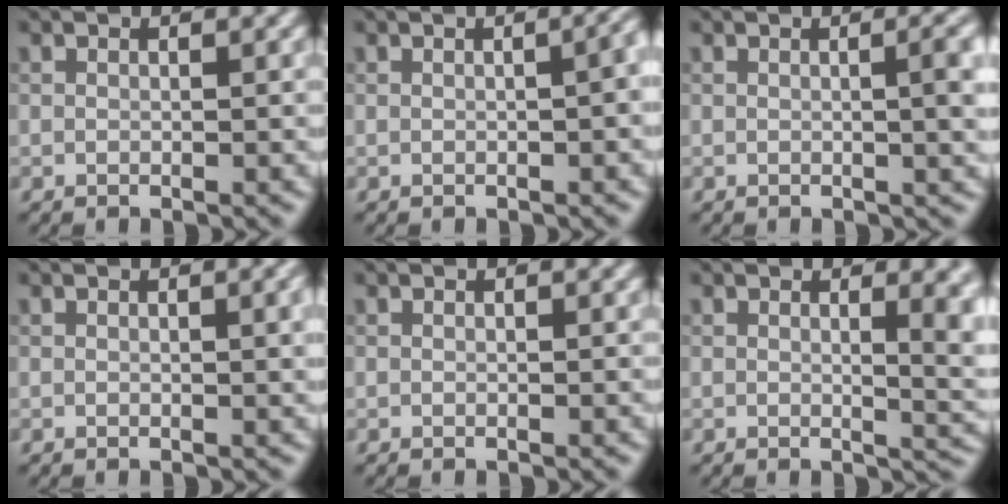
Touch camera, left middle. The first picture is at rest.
{"total": 3.6, "force": [0.1, 1.8, 3.2], "torque": [-0.013, 0.011, 0.003]}
{"total": 4.1, "force": [0.2, 1.3, 3.8], "torque": [-0.041, 0.010, 0.000]}
{"total": 2.2, "force": [0.4, 0.6, 2.1], "torque": [-0.022, 0.004, 0.003]}
{"total": 0.0}
{"total": 5.5, "force": [1.2, 2.4, 4.8], "torque": [-0.027, -0.004, 0.018]}